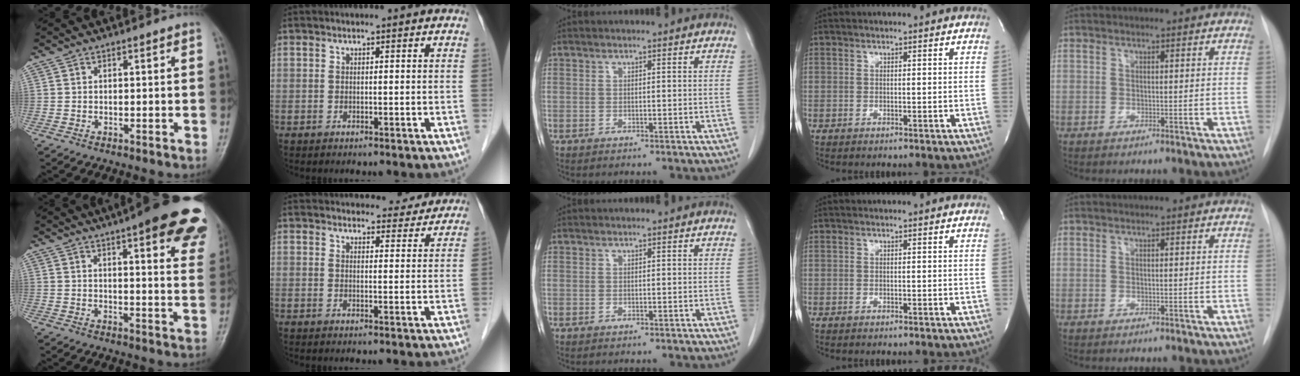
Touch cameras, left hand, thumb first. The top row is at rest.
{"thumb": {"total": 22.3, "force": [14.3, 5.4, 16.3], "torque": [-0.176, -0.031, 0.158]}, "index": {"total": 12.6, "force": [12.0, 3.1, 2.4], "torque": [-0.007, 0.012, 0.139]}}